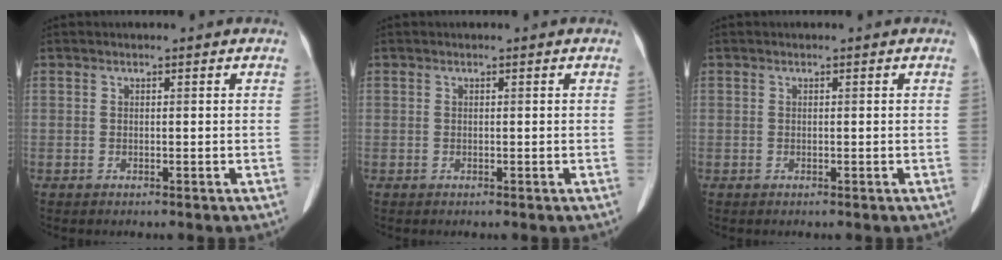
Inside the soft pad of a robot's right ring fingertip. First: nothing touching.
{"total": 0.0}
{"total": 0.0}